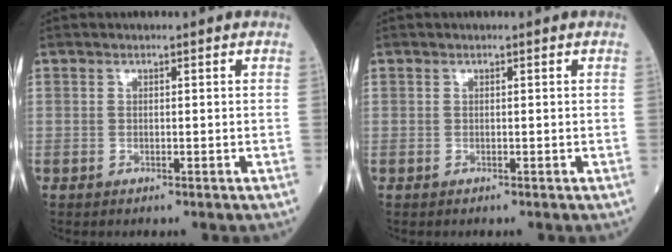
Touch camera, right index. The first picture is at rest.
{"total": 0.0}